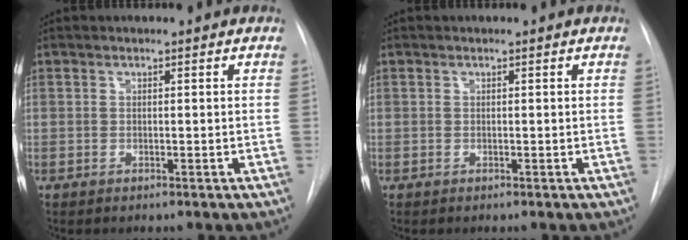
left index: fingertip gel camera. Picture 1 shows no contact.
{"total": 0.0}